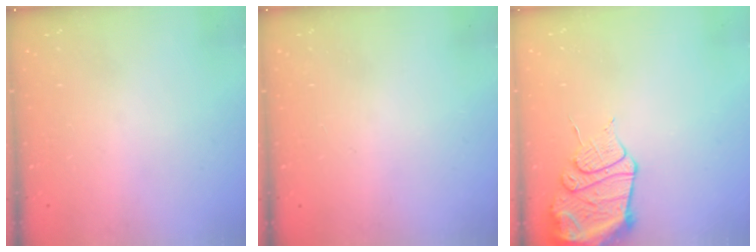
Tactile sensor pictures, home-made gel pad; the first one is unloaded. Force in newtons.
{"total": 0.0}
{"total": 13.1, "press": 13.0, "slide": 1.6}